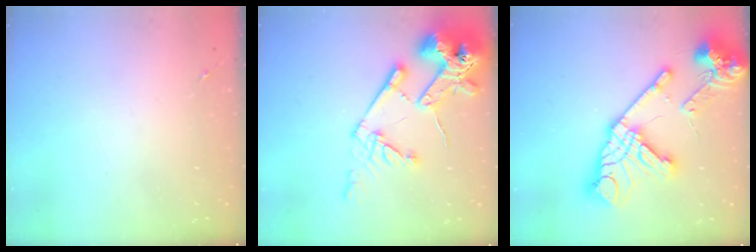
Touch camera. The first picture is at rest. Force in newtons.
{"total": 22.8, "press": 22.6, "slide": 2.9}
{"total": 26.8, "press": 26.6, "slide": 3.3}